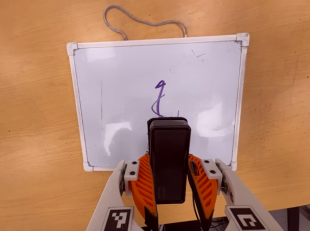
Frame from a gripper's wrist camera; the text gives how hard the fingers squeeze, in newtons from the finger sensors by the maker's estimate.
{"total": 5.7, "left": 5.1, "right": 6.3}